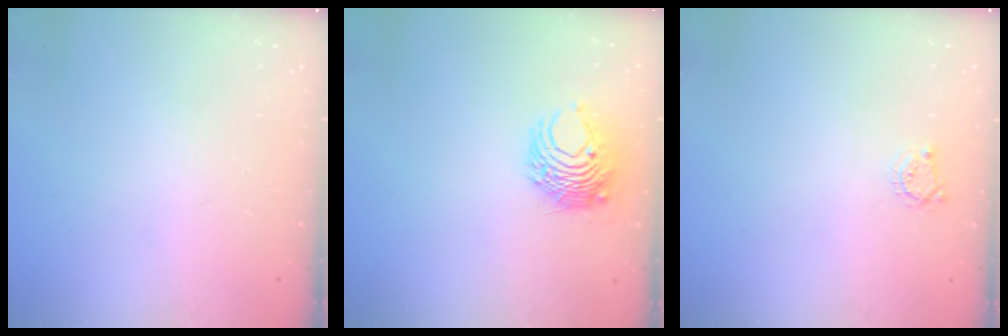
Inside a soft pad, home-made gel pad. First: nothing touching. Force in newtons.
{"total": 8.4, "press": 8.4, "slide": 0.3}
{"total": 3.6, "press": 3.6, "slide": 0.3}